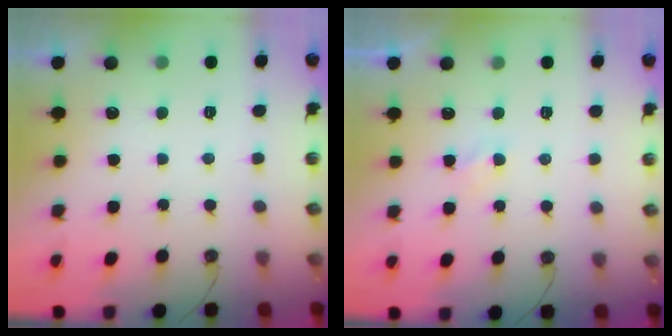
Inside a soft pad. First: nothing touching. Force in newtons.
{"total": 2.1, "press": 2.1, "slide": 0.4}